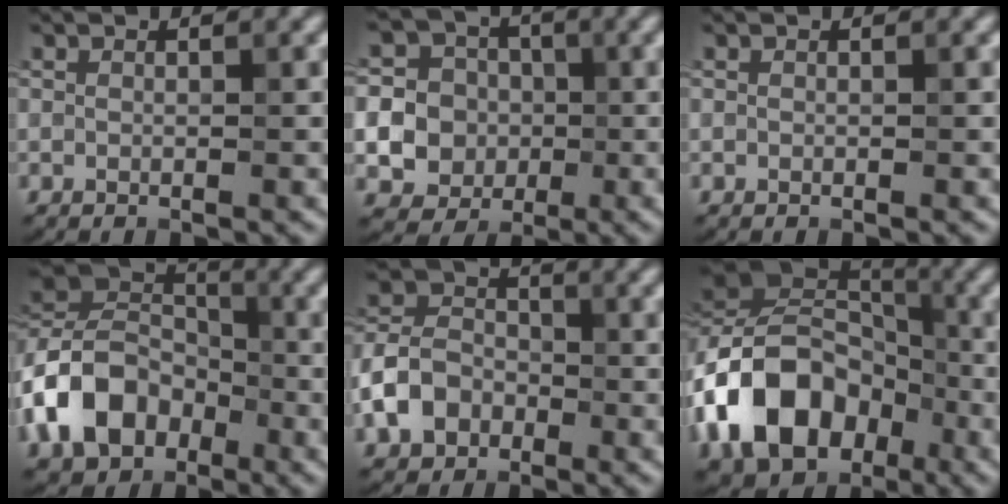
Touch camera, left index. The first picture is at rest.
{"total": 14.6, "force": [-2.6, 13.8, 4.2], "torque": [-0.138, -0.007, -0.063]}
{"total": 0.0}
{"total": 9.0, "force": [-3.4, 6.6, 5.1], "torque": [-0.096, 0.013, -0.079]}
{"total": 5.4, "force": [-2.4, 4.0, 2.6], "torque": [-0.057, 0.013, -0.059]}
{"total": 12.9, "force": [-4.5, 9.3, 7.7], "torque": [-0.160, -0.001, -0.085]}